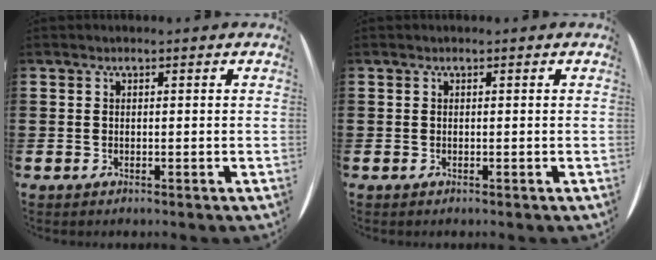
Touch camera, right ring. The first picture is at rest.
{"total": 0.0}